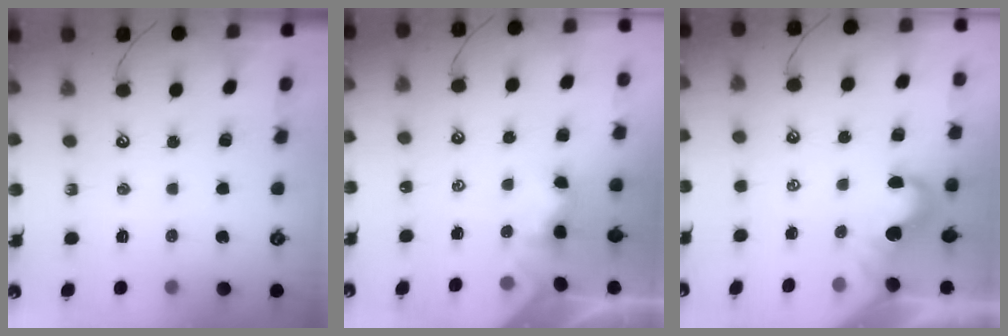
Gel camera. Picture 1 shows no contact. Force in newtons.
{"total": 1.7, "press": 1.7, "slide": 0.5}
{"total": 1.5, "press": 1.2, "slide": 0.9}